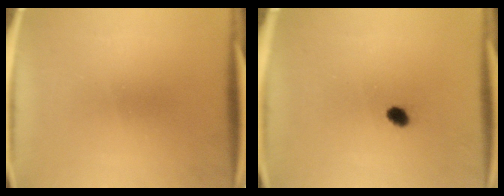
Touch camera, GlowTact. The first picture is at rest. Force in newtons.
{"total": 1.7}